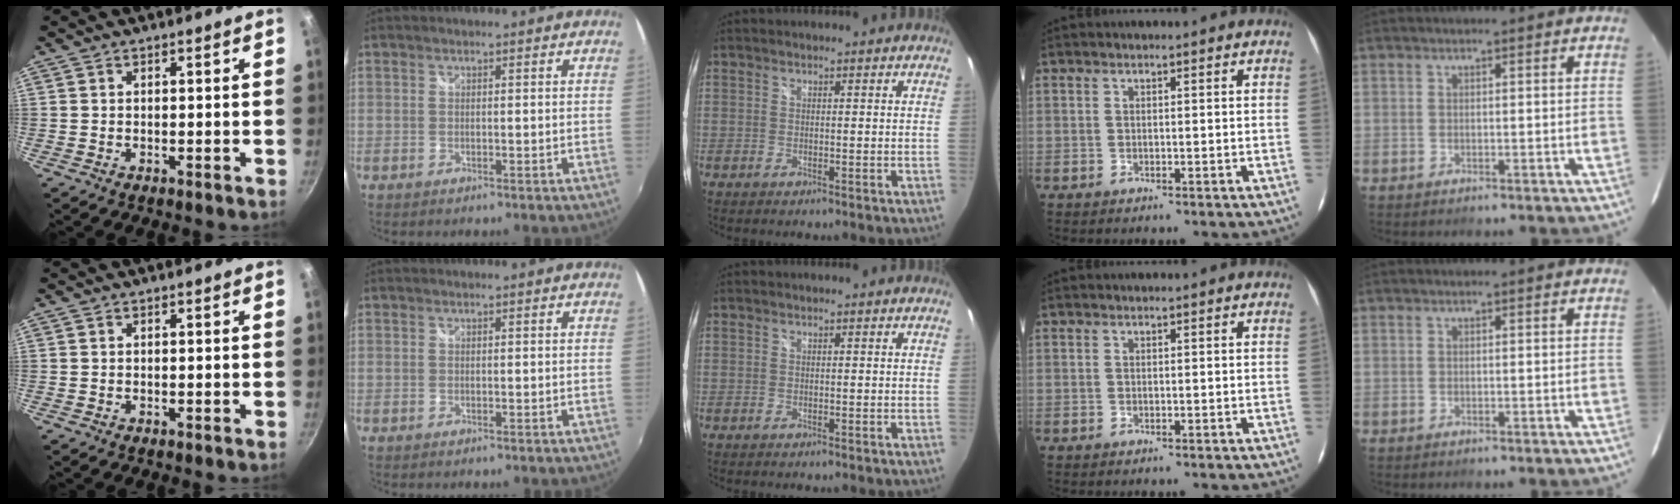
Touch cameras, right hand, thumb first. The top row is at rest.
{}